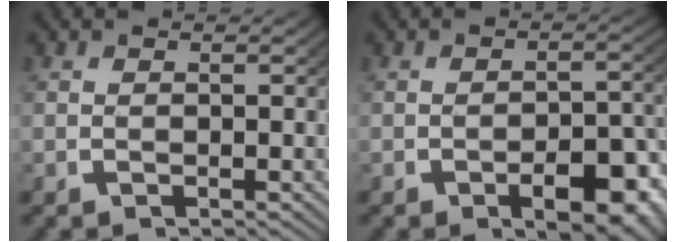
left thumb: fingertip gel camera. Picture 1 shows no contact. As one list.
[{"total": 5.5, "force": [-2.1, 2.8, 4.3], "torque": [-0.056, -0.018, -0.024]}]